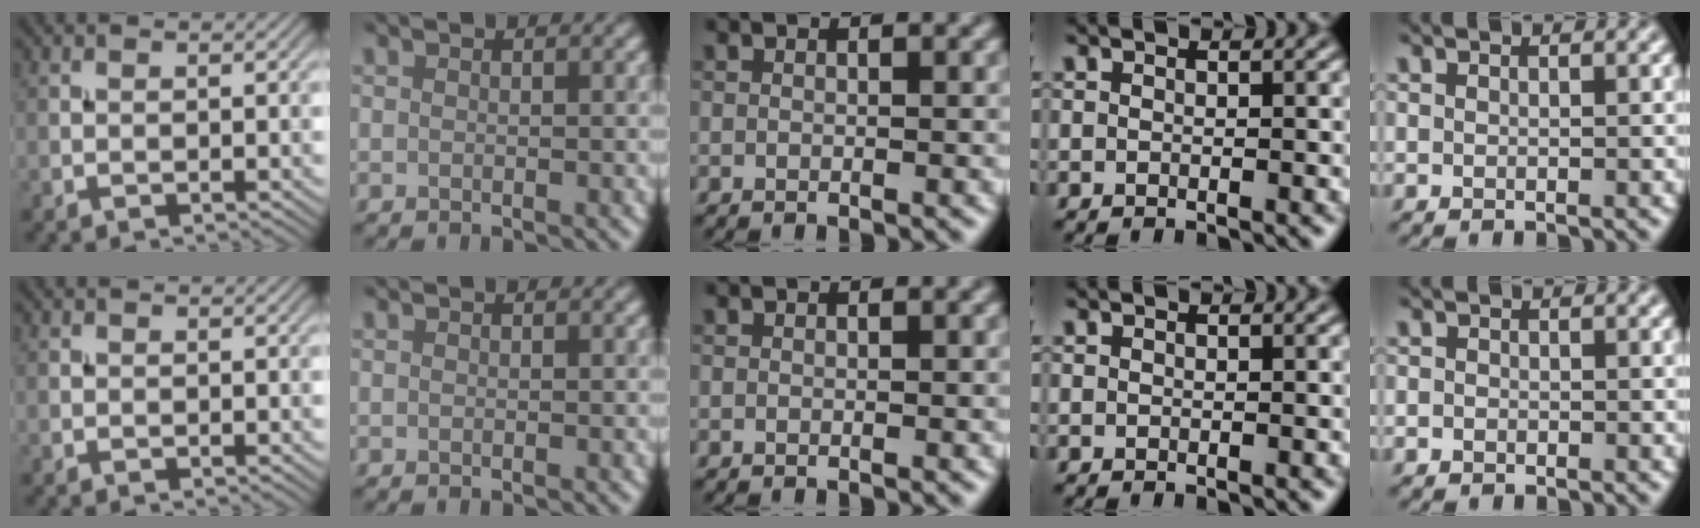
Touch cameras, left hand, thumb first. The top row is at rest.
{"little": {"total": 0.7, "force": [-0.2, 0.6, 0.1], "torque": [0.002, -0.003, -0.008]}}